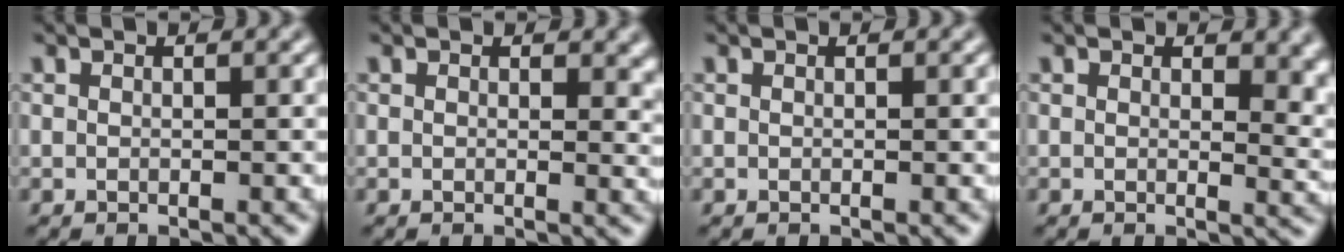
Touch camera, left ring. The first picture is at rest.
{"total": 2.1, "force": [0.6, 1.2, 1.6], "torque": [-0.015, -0.003, 0.005]}
{"total": 0.0}
{"total": 4.0, "force": [1.2, 2.2, 3.1], "torque": [-0.024, -0.009, 0.018]}